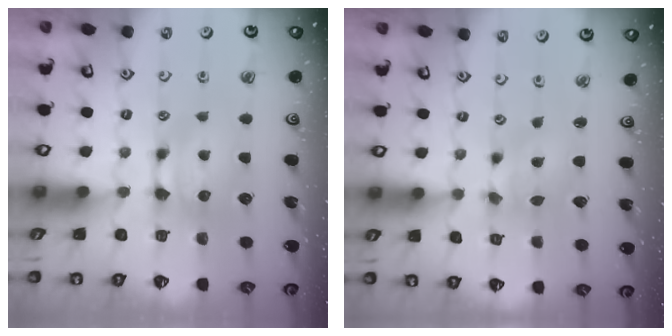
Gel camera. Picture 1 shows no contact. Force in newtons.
{"total": 1.9, "press": 1.4, "slide": 1.3}